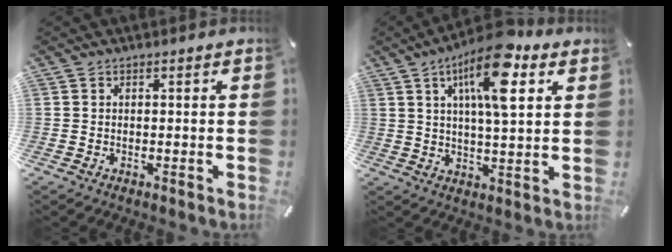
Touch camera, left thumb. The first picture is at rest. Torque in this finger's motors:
{"motor_torque": [0.77, 0.82, 1.90, -0.87, 0.23]}